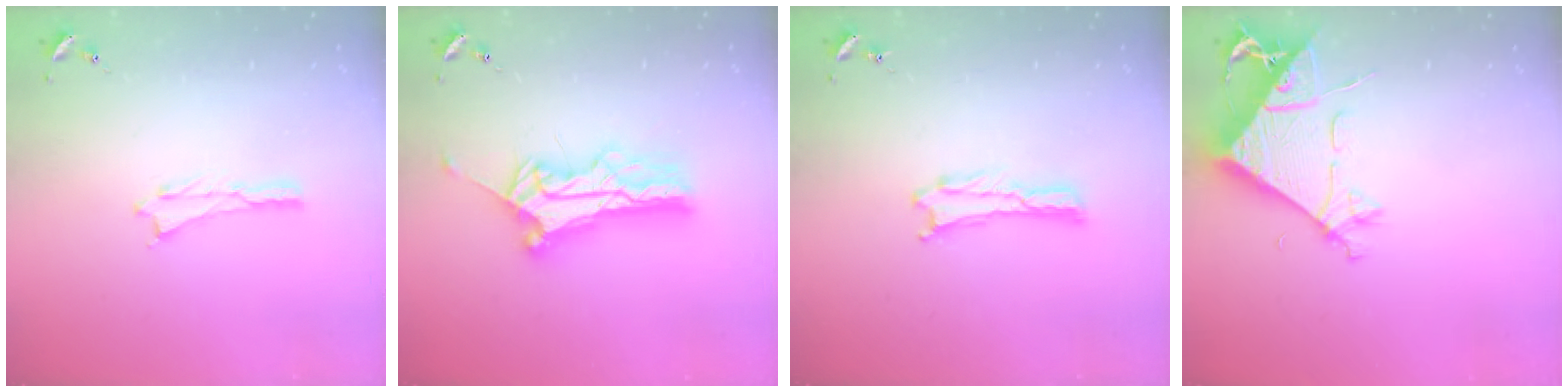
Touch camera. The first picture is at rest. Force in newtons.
{"total": 10.8, "press": 10.8, "slide": 0.9}
{"total": 0.0}
{"total": 8.2, "press": 8.1, "slide": 1.2}